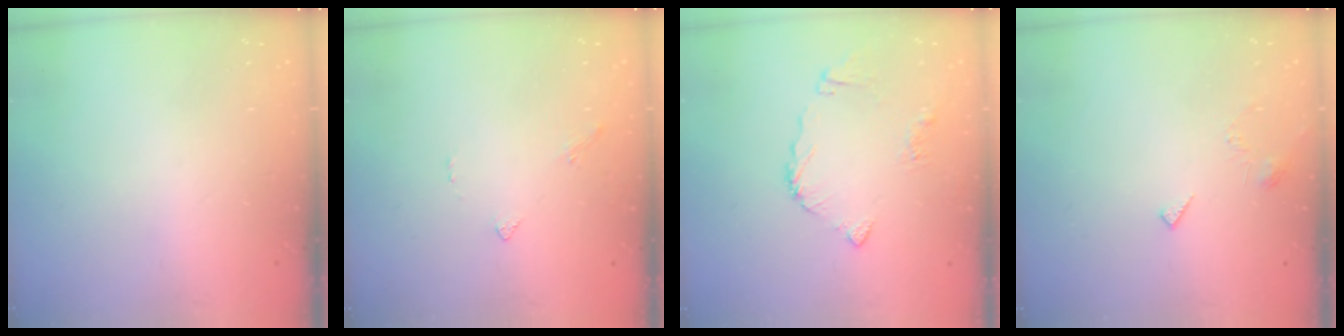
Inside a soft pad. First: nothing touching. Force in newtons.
{"total": 1.6, "press": 1.5, "slide": 0.5}
{"total": 6.7, "press": 6.7, "slide": 0.7}
{"total": 5.2, "press": 5.2, "slide": 0.5}